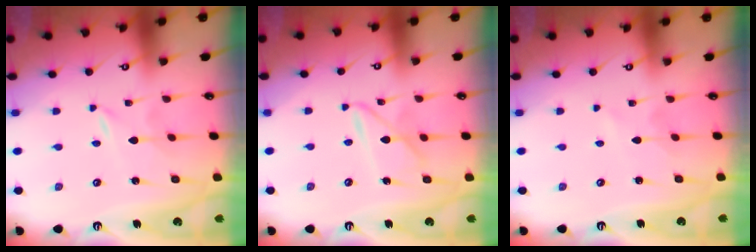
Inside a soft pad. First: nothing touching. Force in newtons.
{"total": 8.2, "press": 8.2, "slide": 0.6}
{"total": 1.4, "press": 1.4, "slide": 0.1}